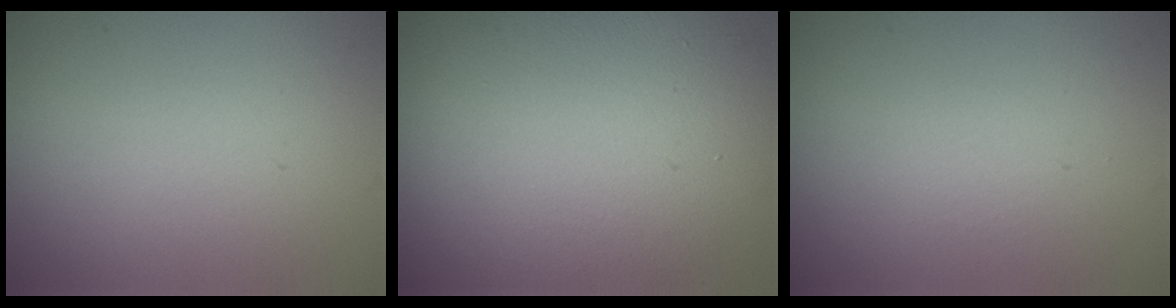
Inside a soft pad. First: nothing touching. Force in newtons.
{"total": 16.5, "press": 16.5, "slide": 0.9}
{"total": 0.0}